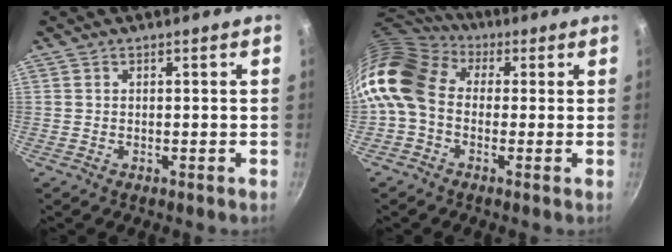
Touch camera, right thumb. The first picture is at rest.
{"total": 15.3, "force": [0.3, 11.6, 9.9], "torque": [-0.197, 0.038, -0.017]}